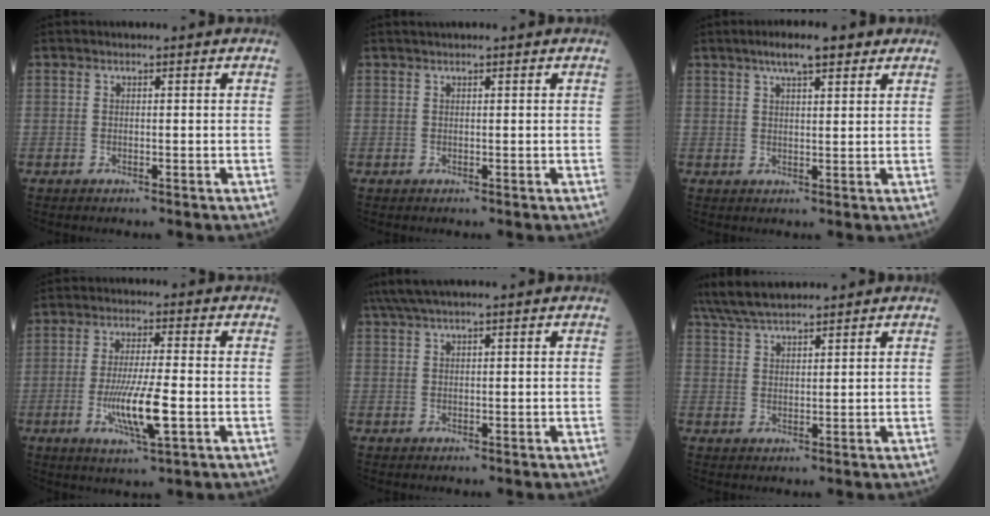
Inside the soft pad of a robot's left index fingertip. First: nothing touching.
{"total": 1.1, "force": [0.9, -0.1, 0.6], "torque": [-0.012, 0.018, 0.021]}
{"total": 5.9, "force": [4.0, 1.4, 4.2], "torque": [-0.074, 0.019, 0.061]}
{"total": 8.7, "force": [-2.3, 0.7, 8.4], "torque": [-0.163, -0.016, -0.042]}
{"total": 3.8, "force": [3.0, -0.3, 2.3], "torque": [-0.047, 0.031, 0.061]}
{"total": 8.3, "force": [7.4, 1.2, 3.7], "torque": [-0.075, 0.029, 0.137]}